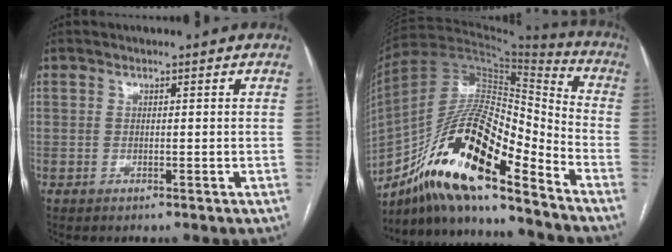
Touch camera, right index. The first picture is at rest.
{"total": 20.8, "force": [-13.5, 3.8, 15.3], "torque": [-0.301, 0.002, -0.242]}